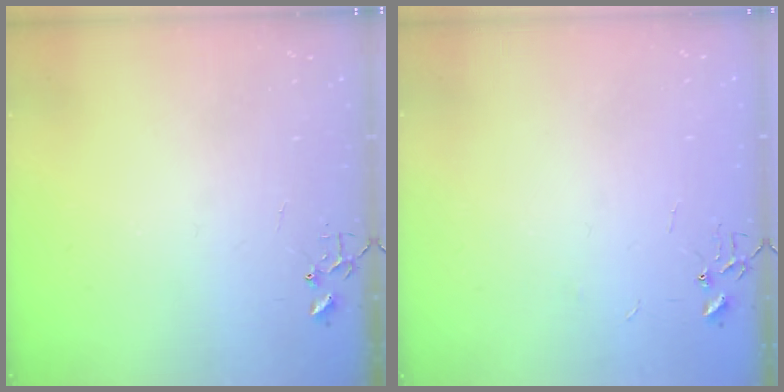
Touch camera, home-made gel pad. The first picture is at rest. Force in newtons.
{"total": 2.4, "press": 2.4, "slide": 0.3}